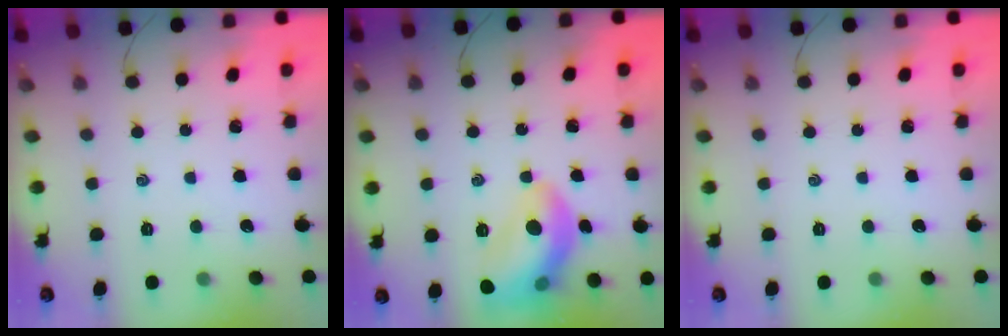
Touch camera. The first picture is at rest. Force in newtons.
{"total": 14.2, "press": 14.1, "slide": 1.0}
{"total": 0.0}